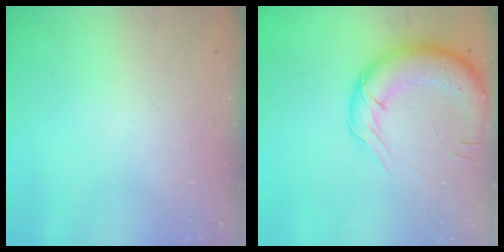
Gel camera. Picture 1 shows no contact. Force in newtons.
{"total": 15.7, "press": 15.3, "slide": 3.6}